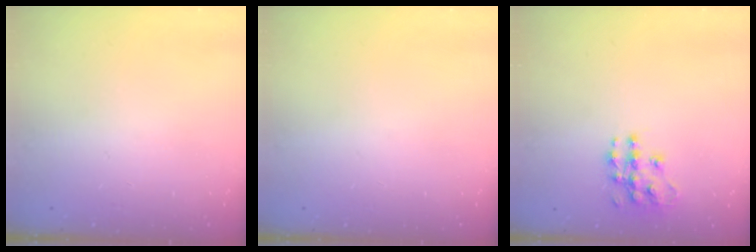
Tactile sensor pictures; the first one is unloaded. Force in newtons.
{"total": 0.0}
{"total": 10.4, "press": 10.4, "slide": 0.4}